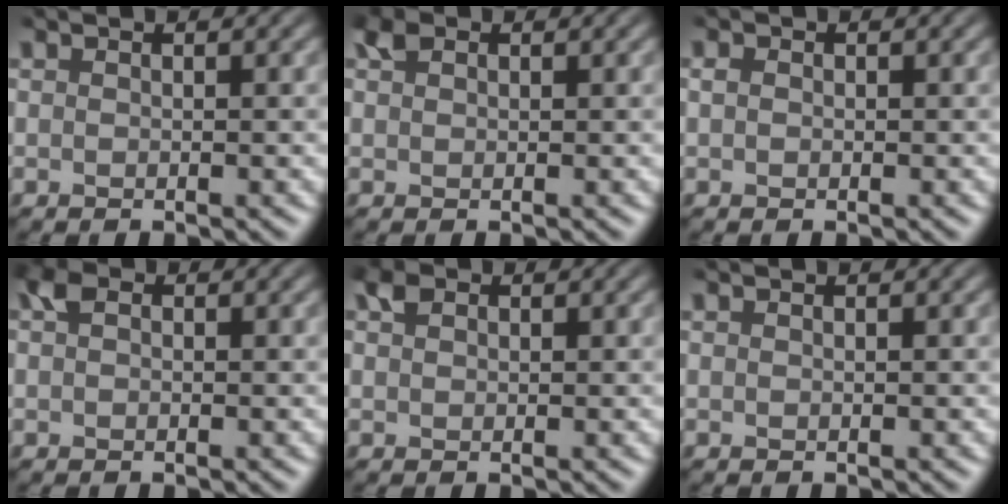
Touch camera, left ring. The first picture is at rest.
{"total": 1.3, "force": [0.4, 1.0, 0.7], "torque": [-0.016, 0.004, 0.004]}
{"total": 0.7, "force": [-0.3, 0.5, 0.2], "torque": [-0.003, -0.001, -0.010]}
{"total": 1.9, "force": [0.1, 1.4, 1.2], "torque": [-0.024, 0.005, -0.006]}
{"total": 1.4, "force": [0.3, 1.2, 0.7], "torque": [-0.016, 0.003, -0.001]}
{"total": 0.0}